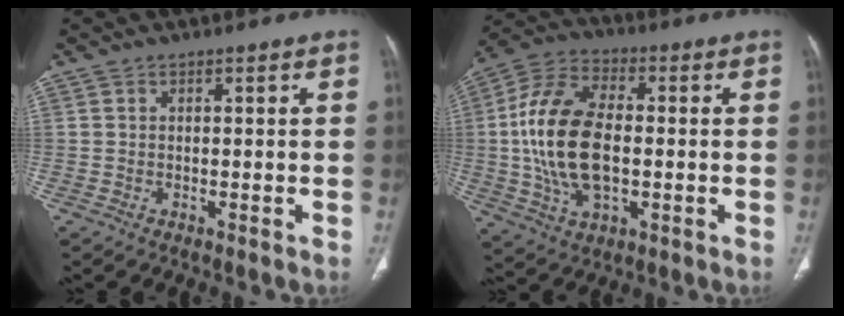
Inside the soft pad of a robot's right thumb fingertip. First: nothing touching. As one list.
[{"total": 17.9, "force": [-0.4, 10.0, 14.8], "torque": [-0.293, 0.016, -0.006]}]